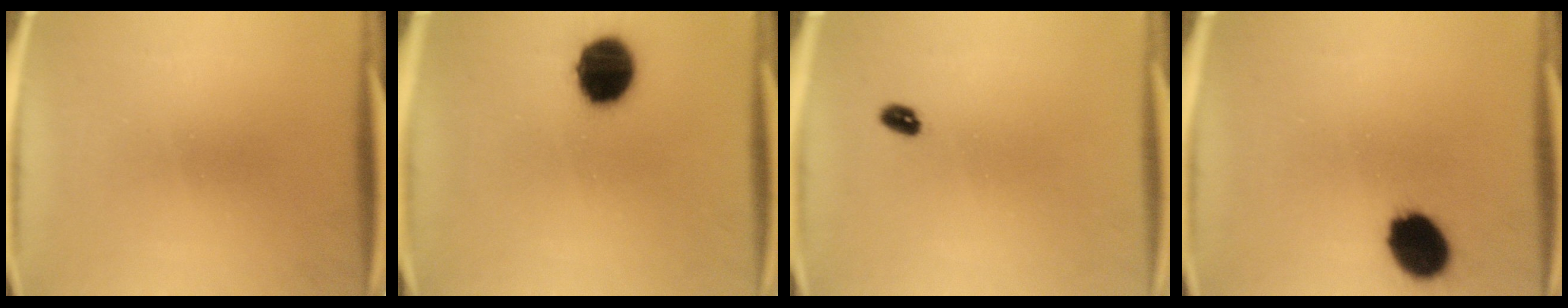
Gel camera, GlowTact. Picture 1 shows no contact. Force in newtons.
{"total": 13.3}
{"total": 1.9}
{"total": 11.2}